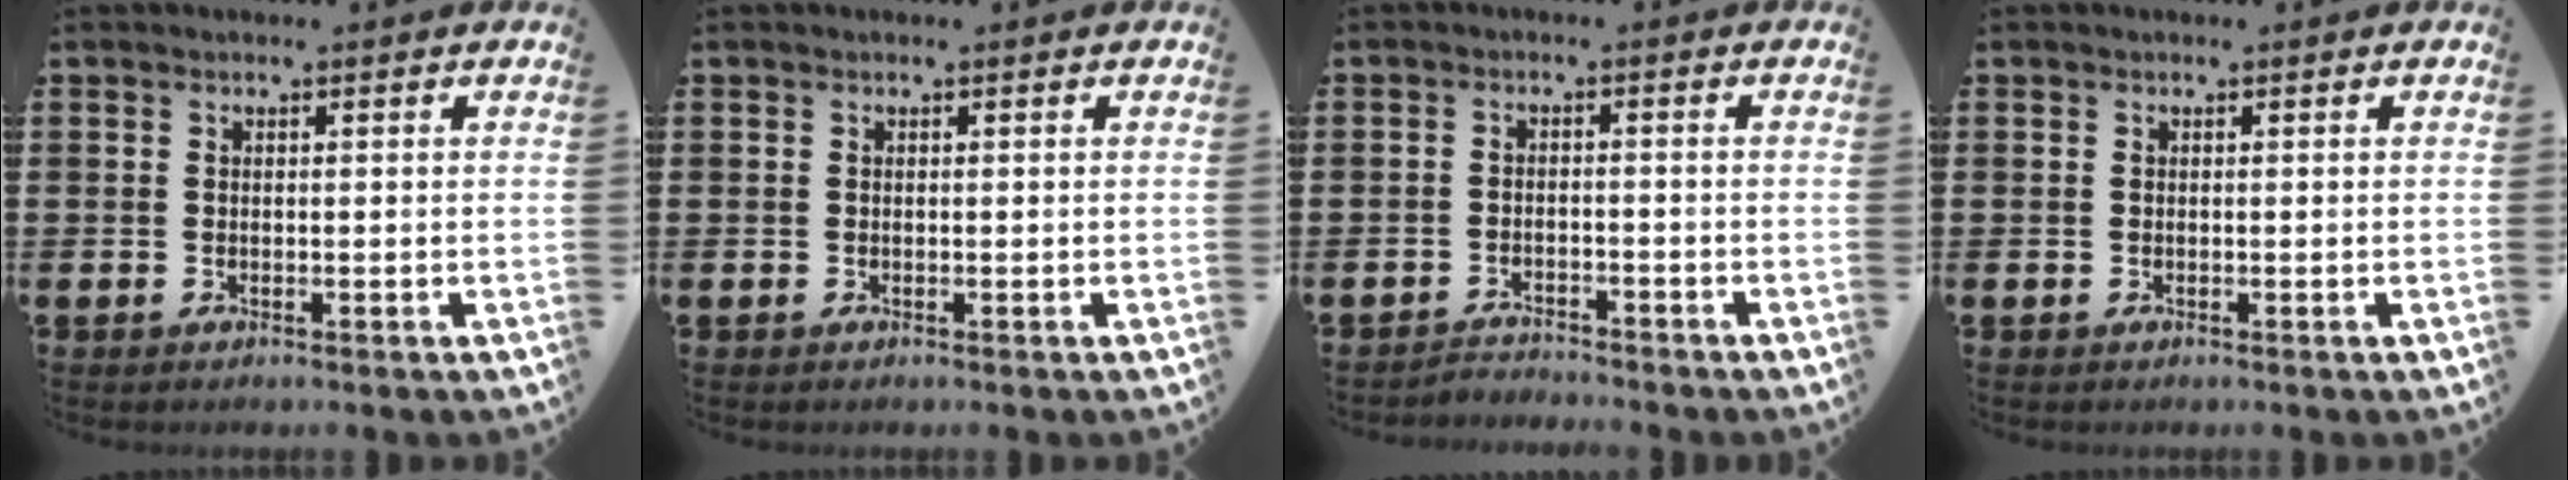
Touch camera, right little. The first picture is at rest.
{"total": 0.0}
{"total": 2.0, "force": [-2.0, 0.0, -0.3], "torque": [-0.001, 0.003, -0.044]}
{"total": 0.0}